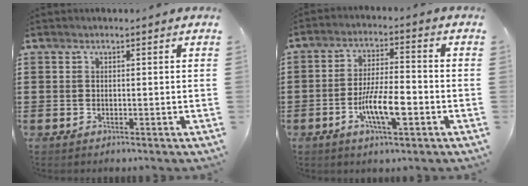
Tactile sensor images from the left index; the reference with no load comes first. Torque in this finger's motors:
{"motor_torque": [1.32, 0.42, 0.51, 0.14]}